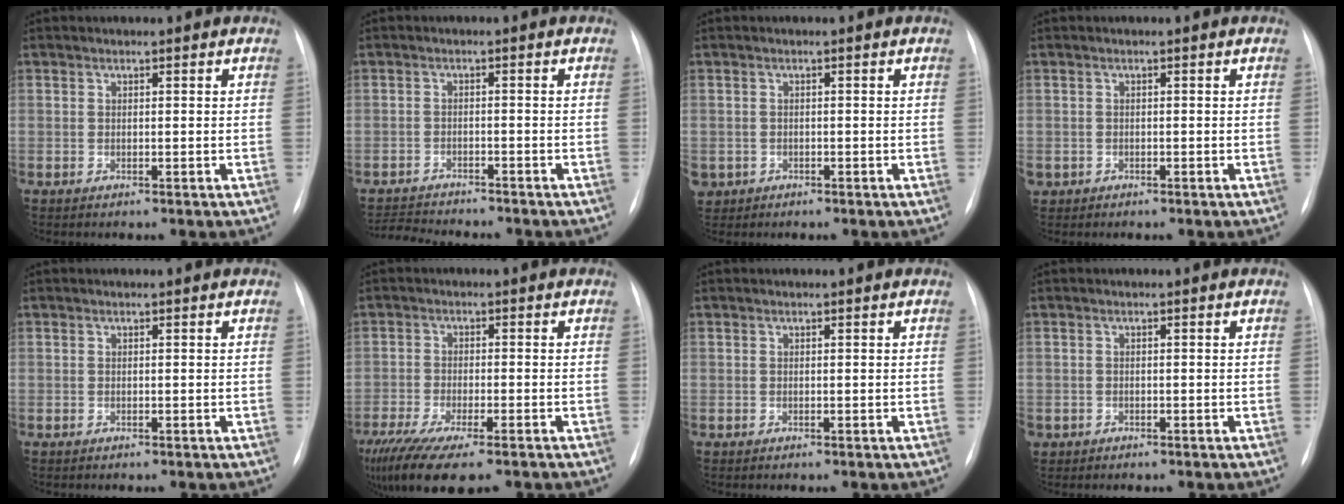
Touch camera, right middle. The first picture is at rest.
{"total": 7.0, "force": [-6.8, 0.5, 1.7], "torque": [-0.024, -0.011, -0.105]}
{"total": 2.9, "force": [-1.4, 2.6, 0.4], "torque": [-0.008, 0.002, -0.019]}
{"total": 1.2, "force": [-0.5, 1.0, 0.3], "torque": [-0.009, 0.004, -0.003]}
{"total": 0.0}
{"total": 13.3, "force": [-9.7, 2.8, 8.7], "torque": [-0.168, -0.029, -0.158]}
{"total": 0.0}
{"total": 0.9, "force": [-0.5, 0.8, 0.1], "torque": [-0.008, 0.004, -0.002]}